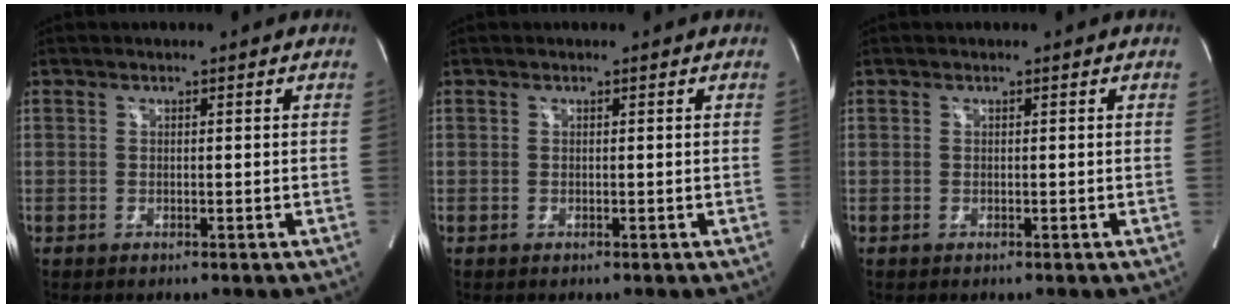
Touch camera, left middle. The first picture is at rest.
{"total": 0.0}
{"total": 0.0}